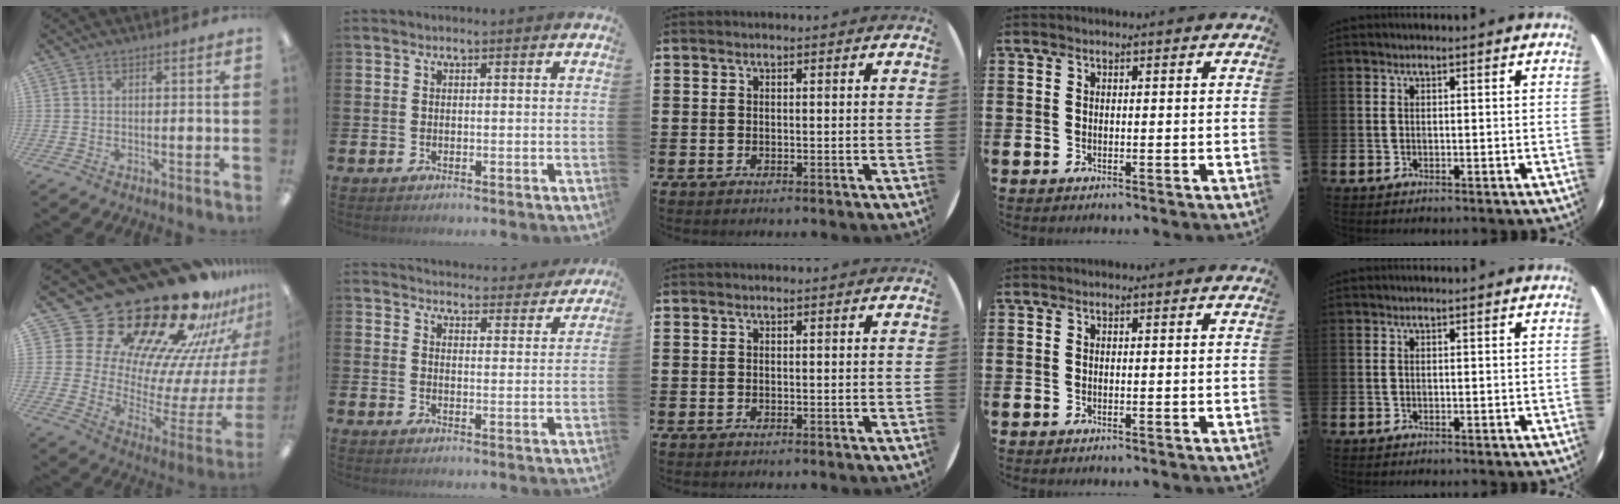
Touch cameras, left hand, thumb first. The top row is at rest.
{"thumb": {"total": 34.7, "force": [25.6, 15.3, 17.7], "torque": [-0.236, -0.236, 0.486]}, "index": {"total": 4.2, "force": [4.2, 0.7, 0.1], "torque": [-0.003, -0.036, 0.070]}}